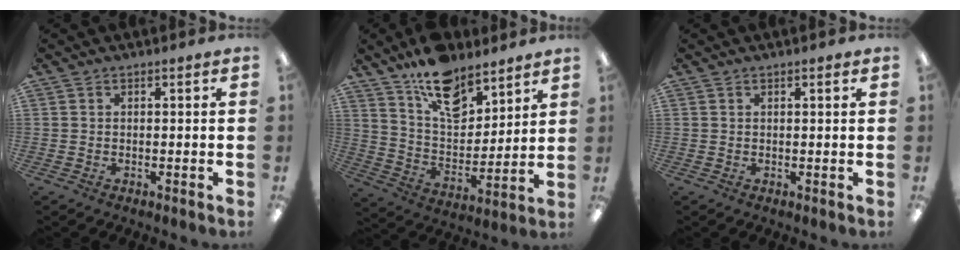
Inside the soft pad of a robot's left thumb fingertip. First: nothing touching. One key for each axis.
{"total": 14.8, "fx": 11.1, "fy": 7.3, "fz": 6.5, "tx": -0.108, "ty": -0.071, "tz": 0.202}
{"total": 0.7, "fx": 0.5, "fy": 0.0, "fz": 0.5, "tx": -0.011, "ty": 0.001, "tz": 0.008}